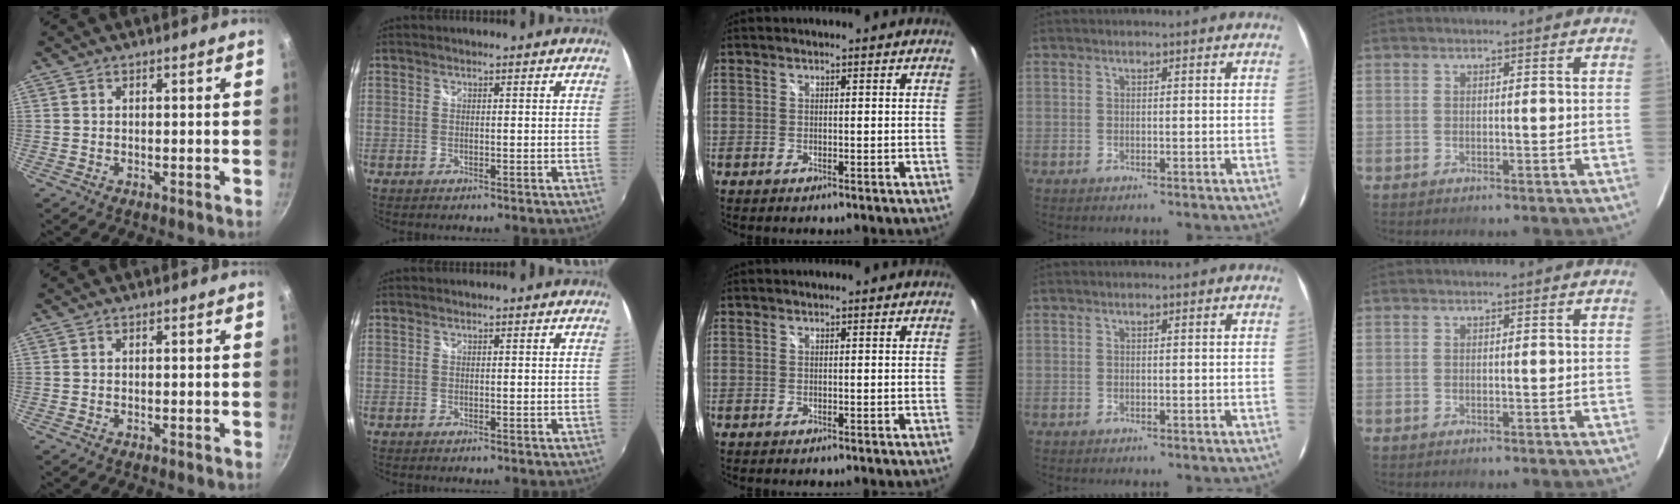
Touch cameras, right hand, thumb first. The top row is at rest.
{}